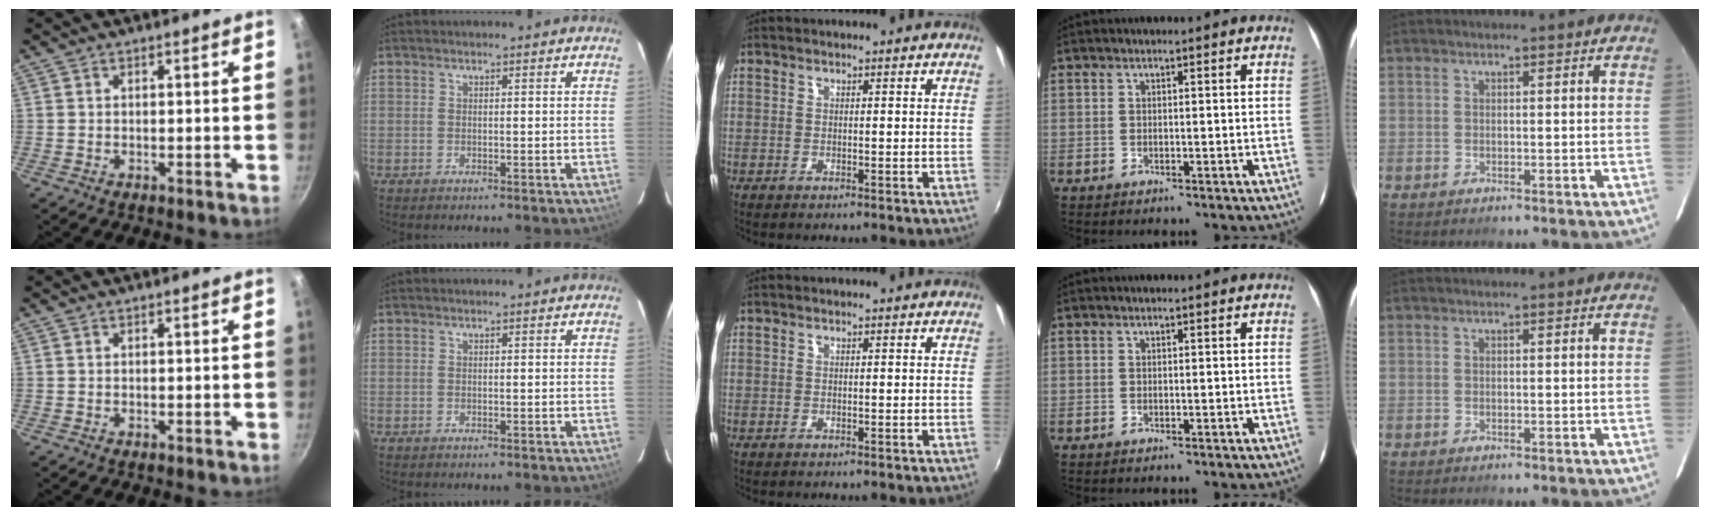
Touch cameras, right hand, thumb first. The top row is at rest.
{}